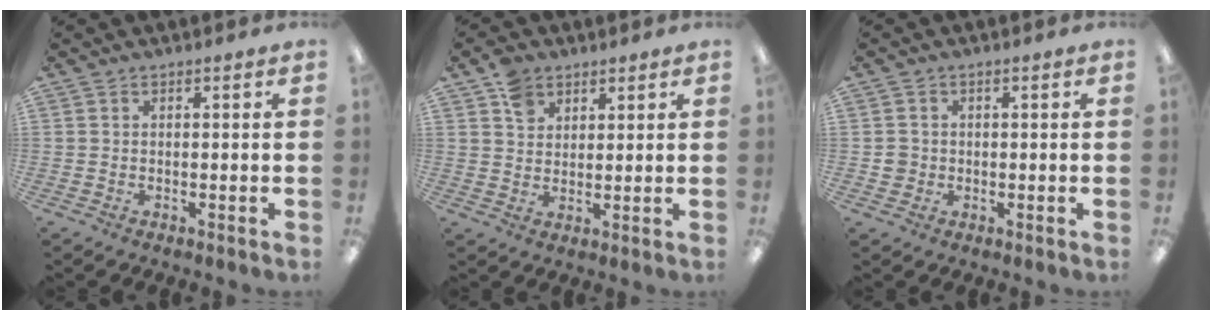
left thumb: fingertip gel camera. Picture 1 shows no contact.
{"total": 5.7, "force": [3.6, 4.0, 1.6], "torque": [-0.023, -0.008, 0.066]}
{"total": 2.7, "force": [-0.3, 2.6, 0.5], "torque": [-0.009, 0.005, -0.006]}